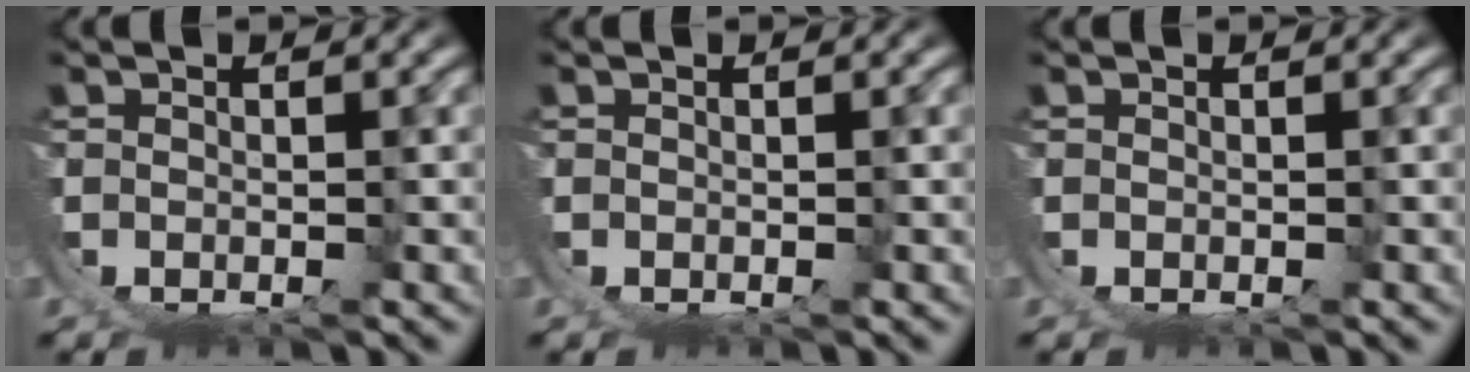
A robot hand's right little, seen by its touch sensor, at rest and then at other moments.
{"total": 0.0}
{"total": 0.0}